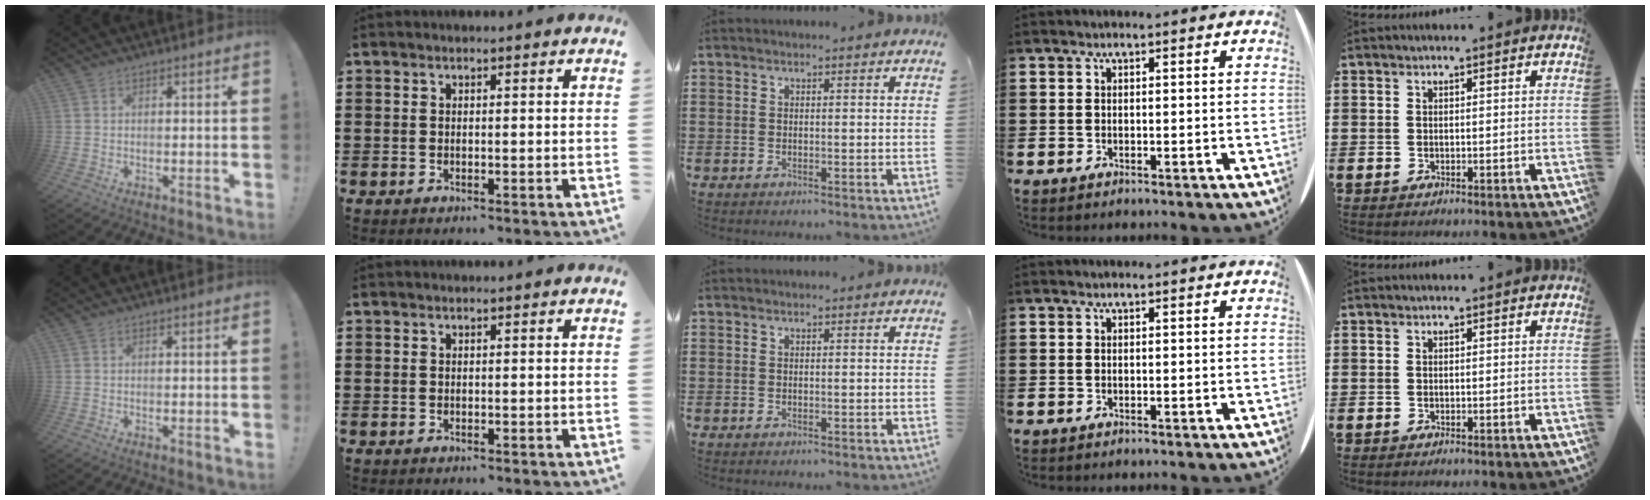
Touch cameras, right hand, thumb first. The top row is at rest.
{}